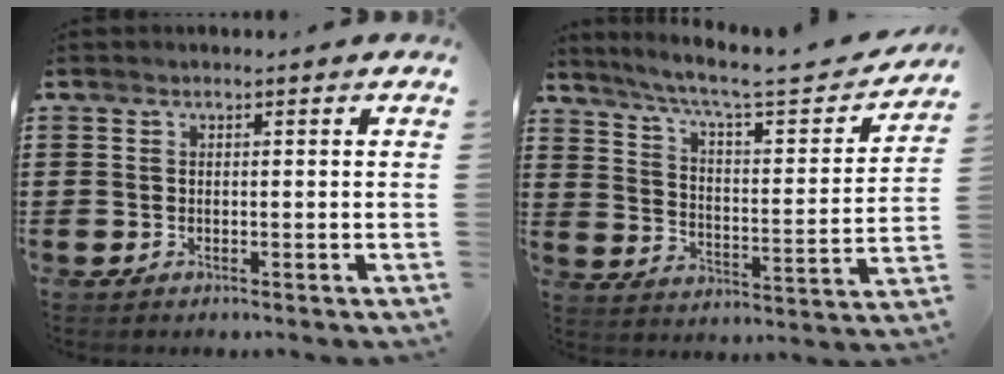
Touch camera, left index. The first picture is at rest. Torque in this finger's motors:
{"motor_torque": [1.07, -1.07, 0.27, 0.13]}